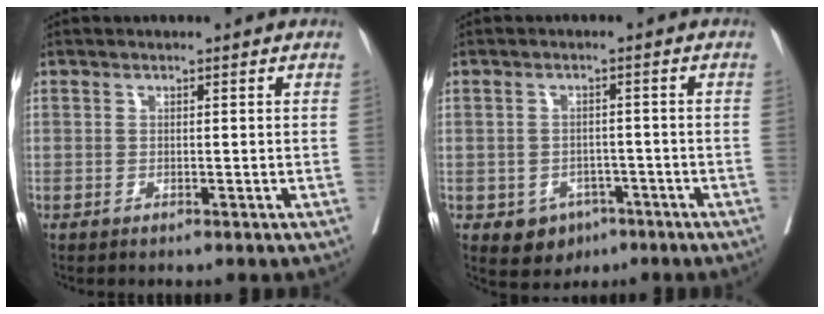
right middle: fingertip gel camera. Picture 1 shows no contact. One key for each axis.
{"total": 4.6, "fx": -2.3, "fy": 3.7, "fz": 1.6, "tx": -0.023, "ty": 0.004, "tz": -0.024}